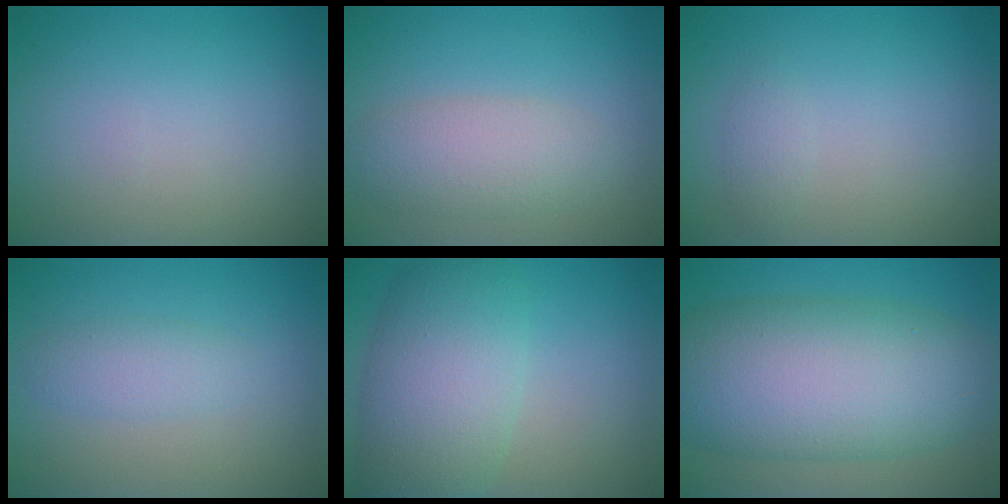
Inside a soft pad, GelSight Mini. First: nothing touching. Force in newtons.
{"total": 3.7, "press": 3.7, "slide": 0.1}
{"total": 0.9, "press": 0.9, "slide": 0.0}
{"total": 2.0, "press": 2.0, "slide": 0.1}
{"total": 8.0, "press": 8.0, "slide": 0.3}
{"total": 12.3, "press": 12.3, "slide": 0.2}